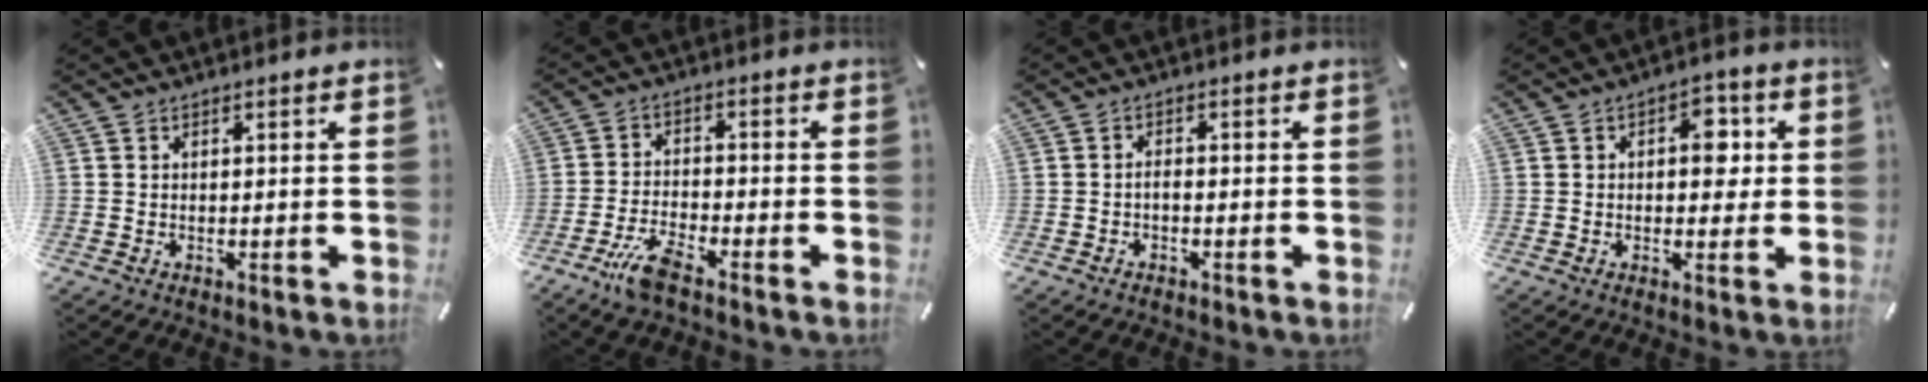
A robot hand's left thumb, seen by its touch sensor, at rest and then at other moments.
{"total": 6.8, "force": [-5.0, 1.7, 4.4], "torque": [-0.097, 0.013, -0.094]}
{"total": 1.7, "force": [-0.9, 0.8, 1.1], "torque": [-0.023, 0.005, -0.019]}
{"total": 6.8, "force": [0.7, 4.3, 5.3], "torque": [-0.056, -0.003, 0.000]}